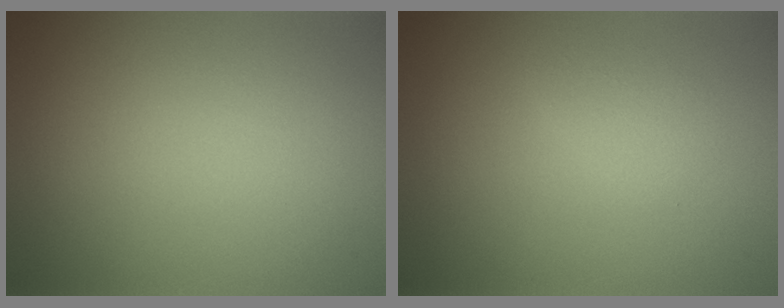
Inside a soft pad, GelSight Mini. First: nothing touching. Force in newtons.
{"total": 1.1, "press": 1.1, "slide": 0.1}